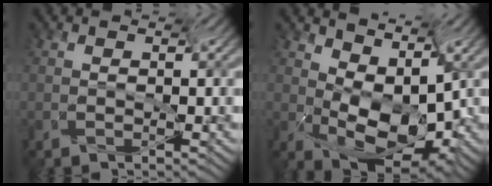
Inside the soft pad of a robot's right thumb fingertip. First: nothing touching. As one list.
[{"total": 7.1, "force": [-3.0, 3.9, 5.1], "torque": [-0.105, -0.006, -0.031]}]